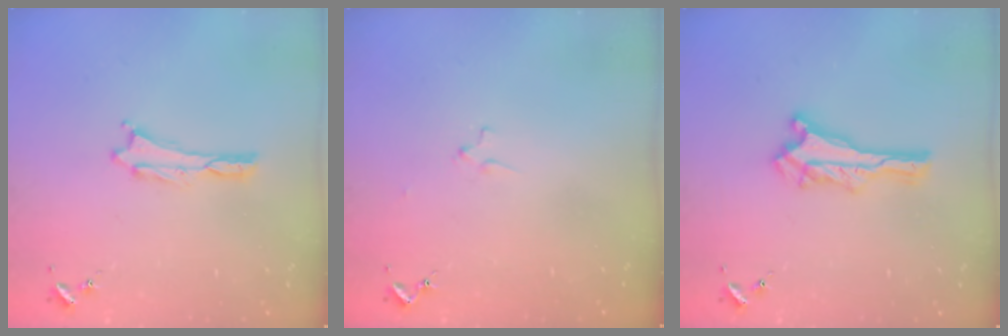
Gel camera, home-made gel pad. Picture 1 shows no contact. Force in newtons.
{"total": 1.1, "press": 1.1, "slide": 0.1}
{"total": 0.6, "press": 0.5, "slide": 0.2}